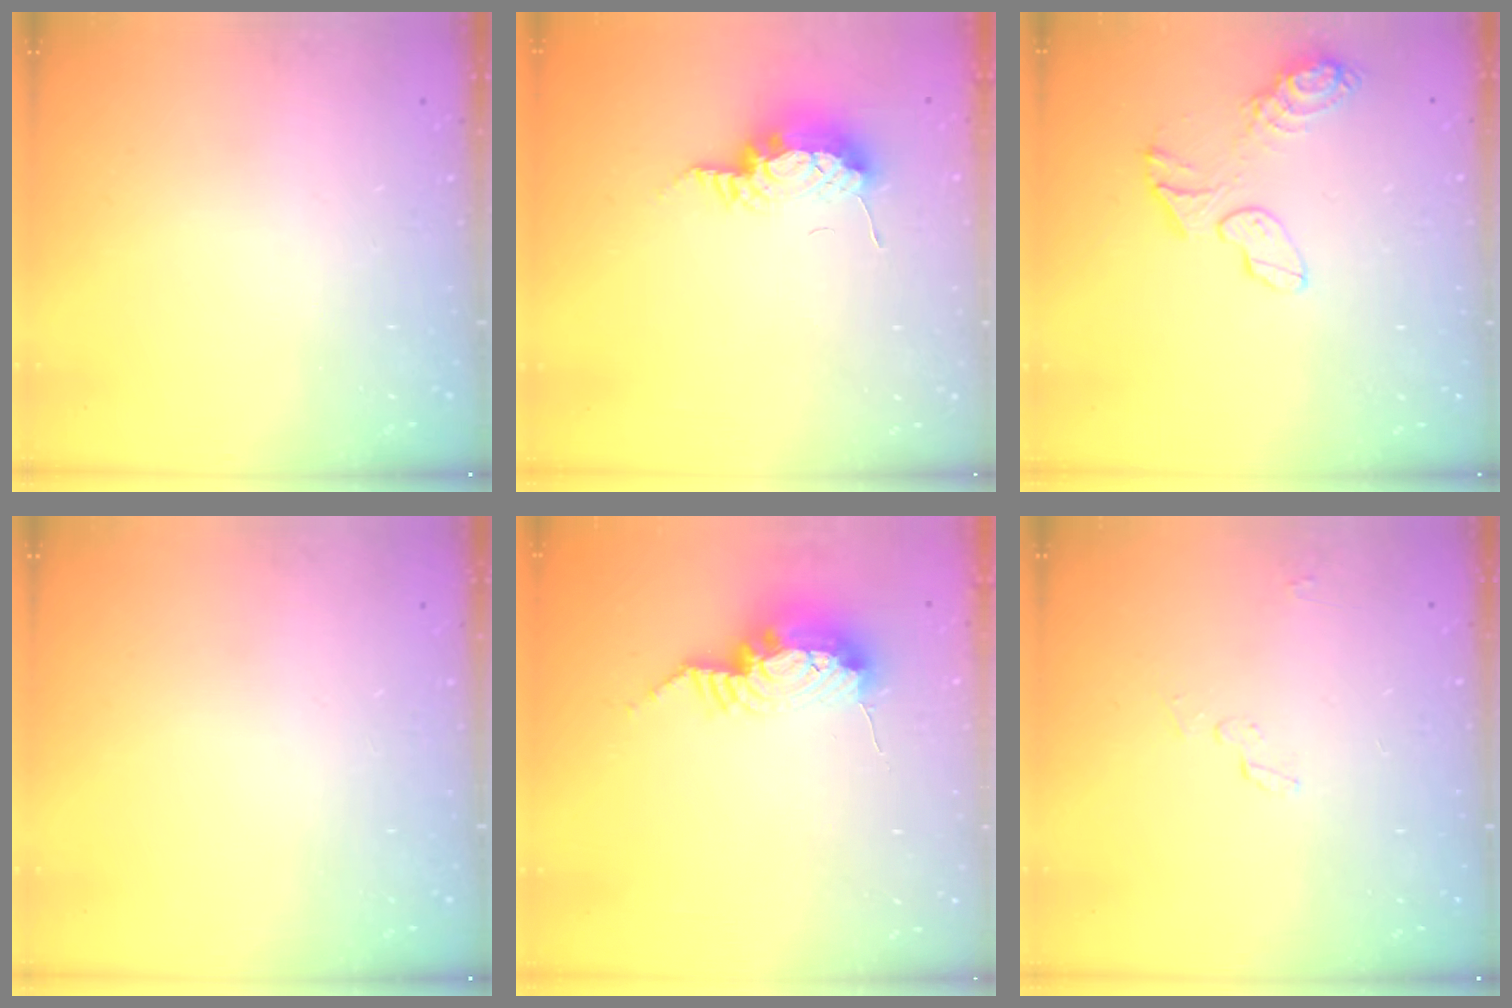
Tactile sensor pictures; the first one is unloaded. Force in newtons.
{"total": 14.2, "press": 10.6, "slide": 9.4}
{"total": 12.3, "press": 10.9, "slide": 5.6}
{"total": 0.0}
{"total": 11.8, "press": 11.7, "slide": 1.6}
{"total": 3.4, "press": 3.2, "slide": 1.2}